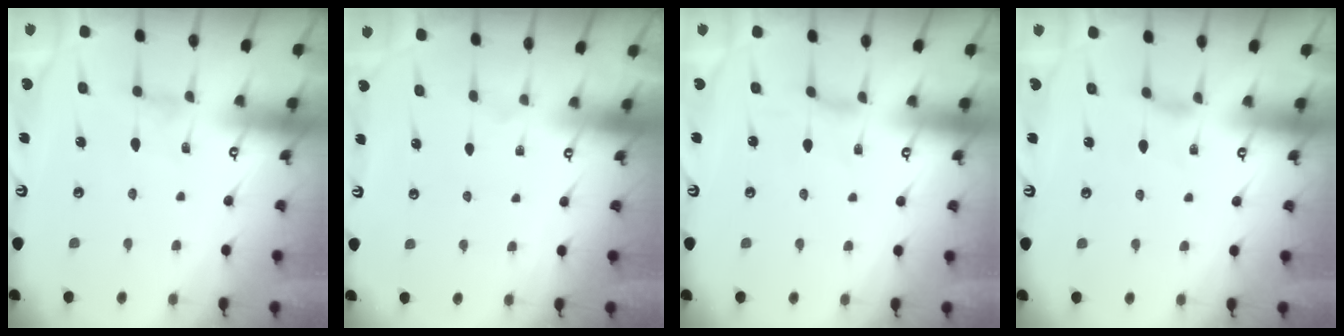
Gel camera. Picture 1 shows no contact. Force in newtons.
{"total": 0.0}
{"total": 1.4, "press": 1.4, "slide": 0.3}
{"total": 1.9, "press": 1.9, "slide": 0.4}